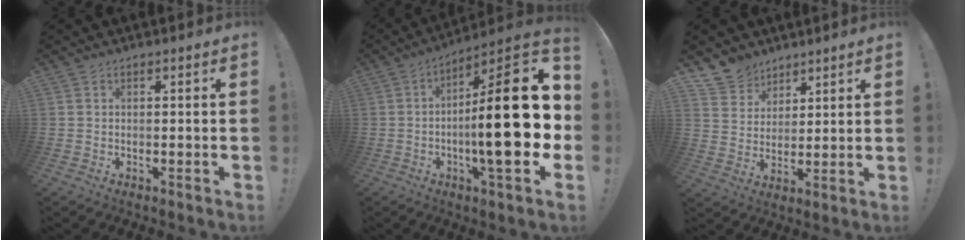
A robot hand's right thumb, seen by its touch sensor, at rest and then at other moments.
{"total": 25.8, "force": [-2.0, 5.5, 25.1], "torque": [-0.398, 0.001, -0.036]}
{"total": 9.2, "force": [7.2, 5.6, 1.0], "torque": [-0.027, -0.053, 0.145]}